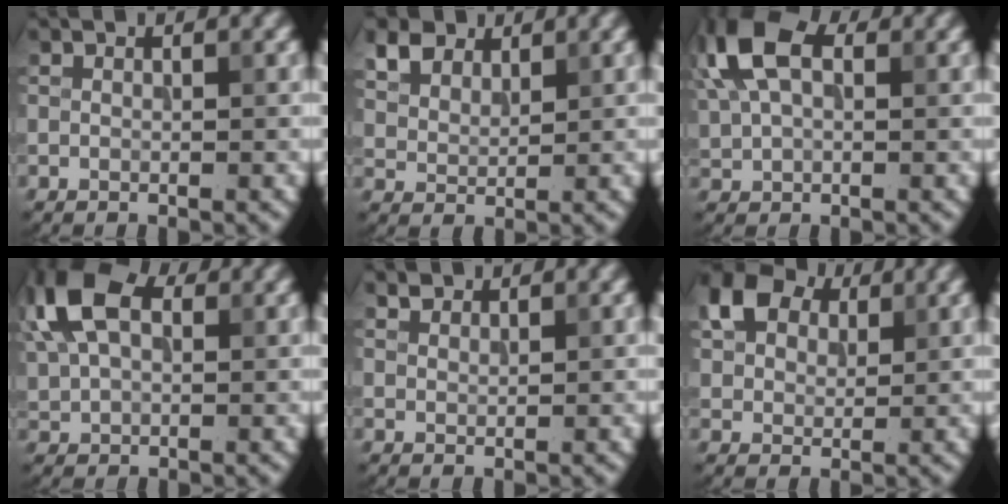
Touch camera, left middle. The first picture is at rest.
{"total": 5.0, "force": [3.6, 2.8, 2.0], "torque": [-0.065, 0.005, 0.068]}
{"total": 7.5, "force": [2.8, 4.3, 5.4], "torque": [-0.135, 0.021, 0.046]}
{"total": 8.4, "force": [3.2, 5.0, 5.9], "torque": [-0.144, 0.024, 0.051]}
{"total": 1.3, "force": [1.2, 0.5, 0.2], "torque": [-0.005, 0.003, 0.027]}
{"total": 6.0, "force": [3.1, 4.0, 3.2], "torque": [-0.079, 0.018, 0.045]}